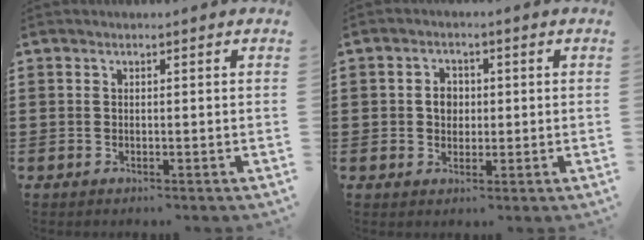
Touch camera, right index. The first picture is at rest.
{"total": 2.9, "force": [0.0, 2.4, 1.7], "torque": [-0.038, 0.010, -0.002]}